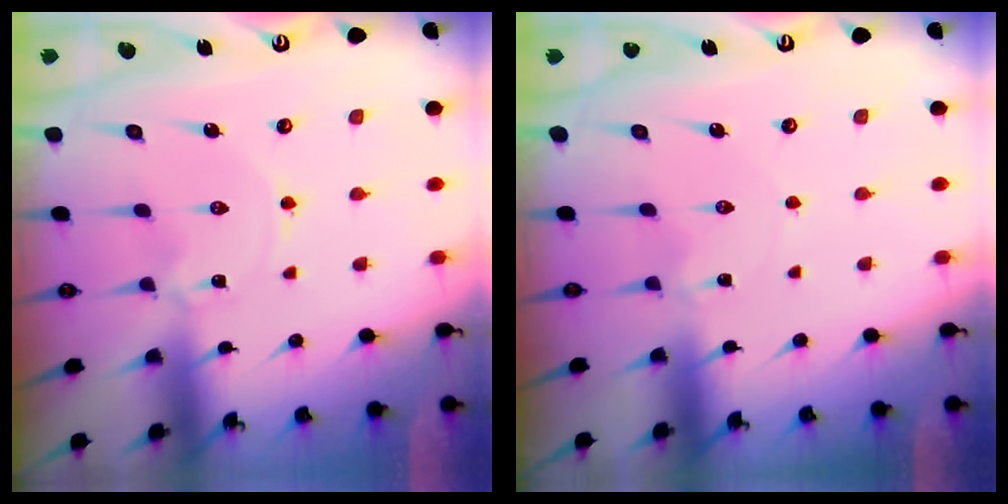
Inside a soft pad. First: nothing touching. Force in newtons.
{"total": 1.0, "press": 1.0, "slide": 0.3}